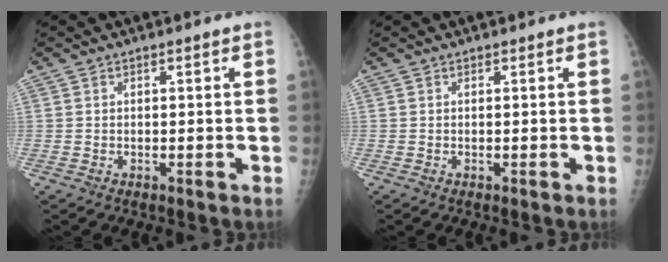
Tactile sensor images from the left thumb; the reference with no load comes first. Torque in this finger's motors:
{"motor_torque": [0.12, 0.01, 0.29, 0.24, 0.03]}